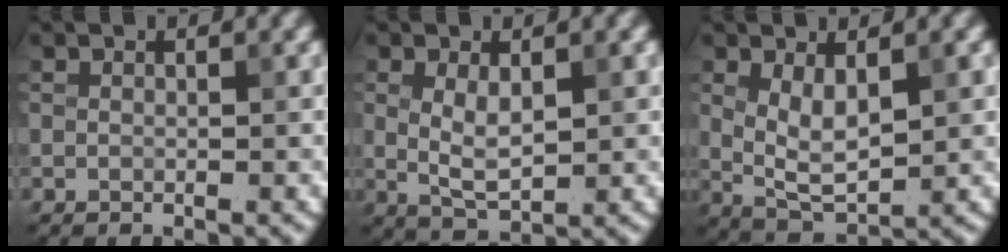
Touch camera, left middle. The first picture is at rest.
{"total": 3.0, "force": [0.5, 1.3, 2.7], "torque": [-0.054, -0.004, 0.014]}
{"total": 3.9, "force": [0.9, 1.6, 3.5], "torque": [-0.071, -0.007, 0.021]}